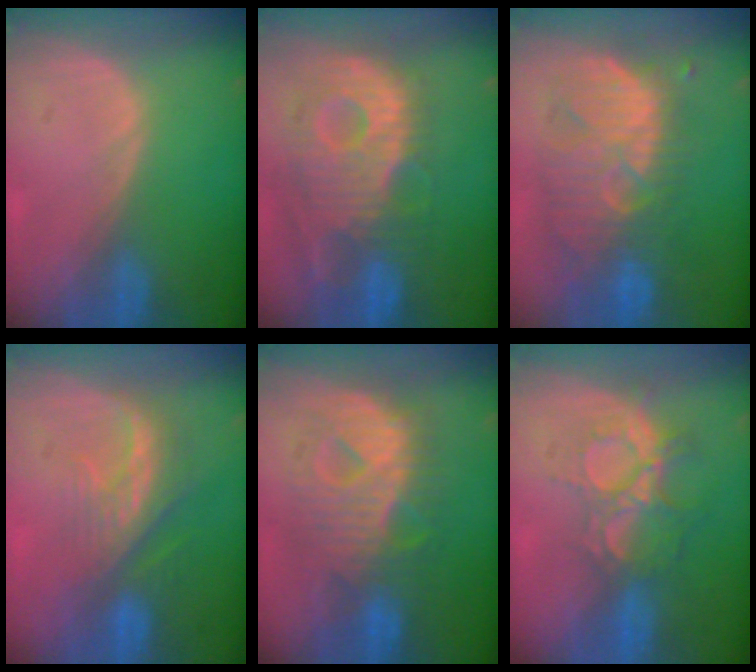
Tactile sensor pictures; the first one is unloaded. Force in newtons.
{"total": 12.7, "press": 11.1, "slide": 6.2}
{"total": 10.5, "press": 10.2, "slide": 2.6}
{"total": 8.0, "press": 7.3, "slide": 3.4}
{"total": 10.8, "press": 10.7, "slide": 0.9}
{"total": 9.3, "press": 7.8, "slide": 5.0}